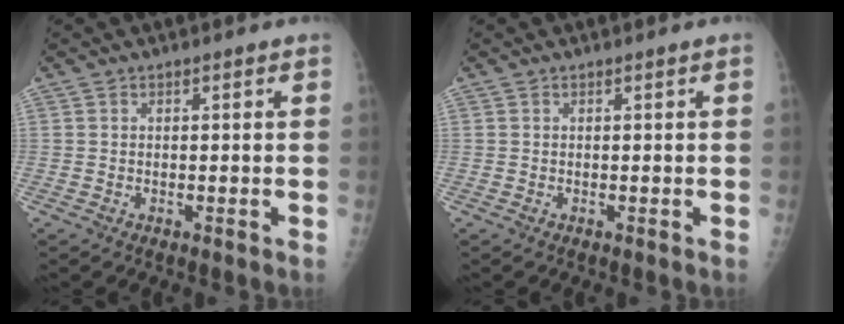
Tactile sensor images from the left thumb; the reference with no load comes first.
{"total": 0.0}